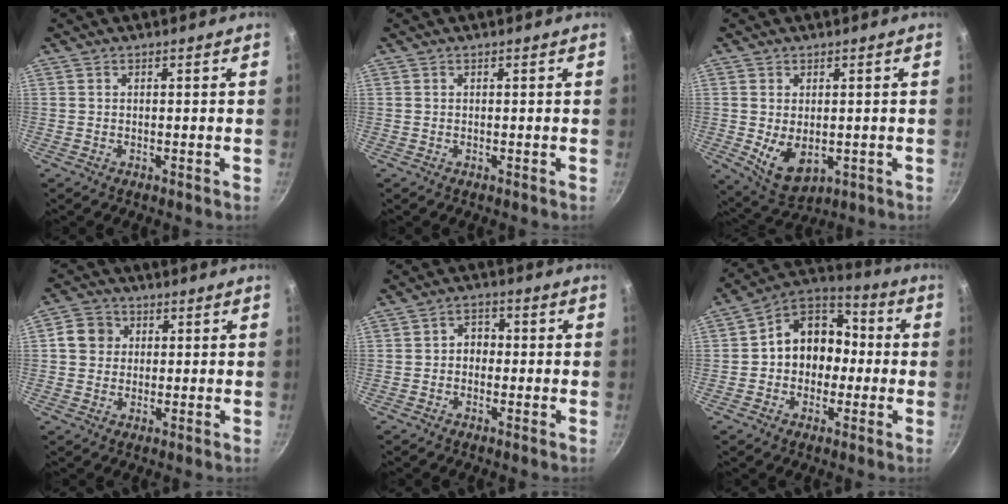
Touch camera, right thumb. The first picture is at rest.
{"total": 0.0}
{"total": 7.7, "force": [-0.7, 5.0, 5.8], "torque": [-0.091, -0.020, 0.010]}
{"total": 5.6, "force": [1.1, 5.1, 2.1], "torque": [-0.008, 0.007, 0.007]}
{"total": 3.7, "force": [-0.4, 3.1, 2.1], "torque": [-0.007, 0.013, -0.016]}
{"total": 13.5, "force": [-0.6, 11.0, 7.8], "torque": [-0.065, 0.046, -0.030]}